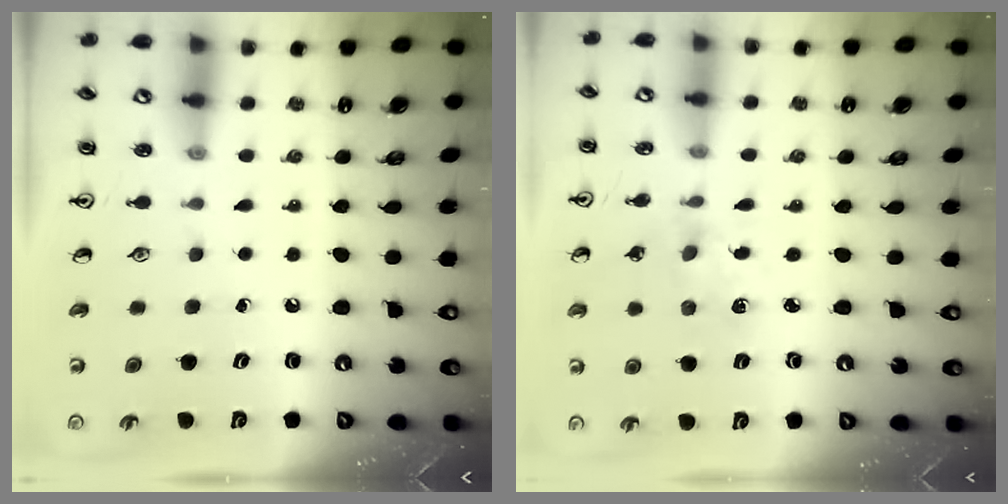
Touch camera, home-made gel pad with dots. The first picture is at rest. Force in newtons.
{"total": 2.0, "press": 2.0, "slide": 0.3}